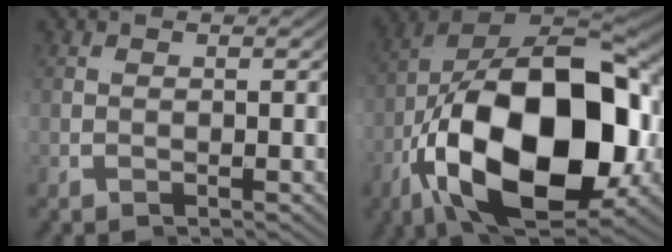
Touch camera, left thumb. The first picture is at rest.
{"total": 24.0, "force": [-3.1, 12.9, 19.9], "torque": [-0.386, -0.037, -0.031]}